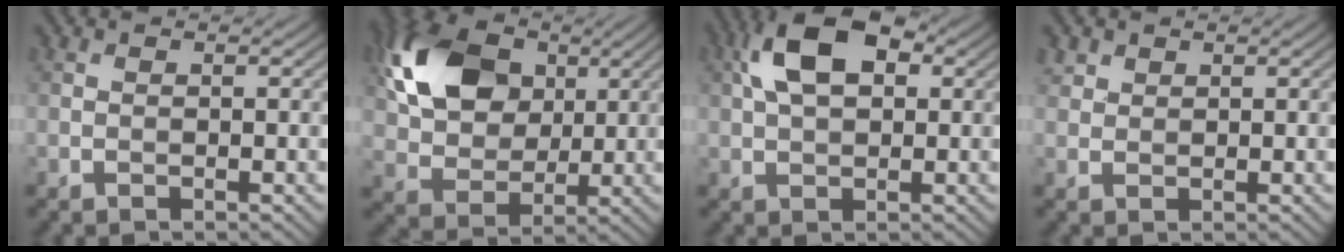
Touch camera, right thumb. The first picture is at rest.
{"total": 13.1, "force": [4.4, 9.2, 8.2], "torque": [-0.195, 0.019, 0.077]}
{"total": 8.8, "force": [2.5, 4.9, 6.8], "torque": [-0.138, 0.020, 0.036]}
{"total": 1.7, "force": [1.2, 1.2, 0.3], "torque": [-0.009, 0.002, 0.026]}